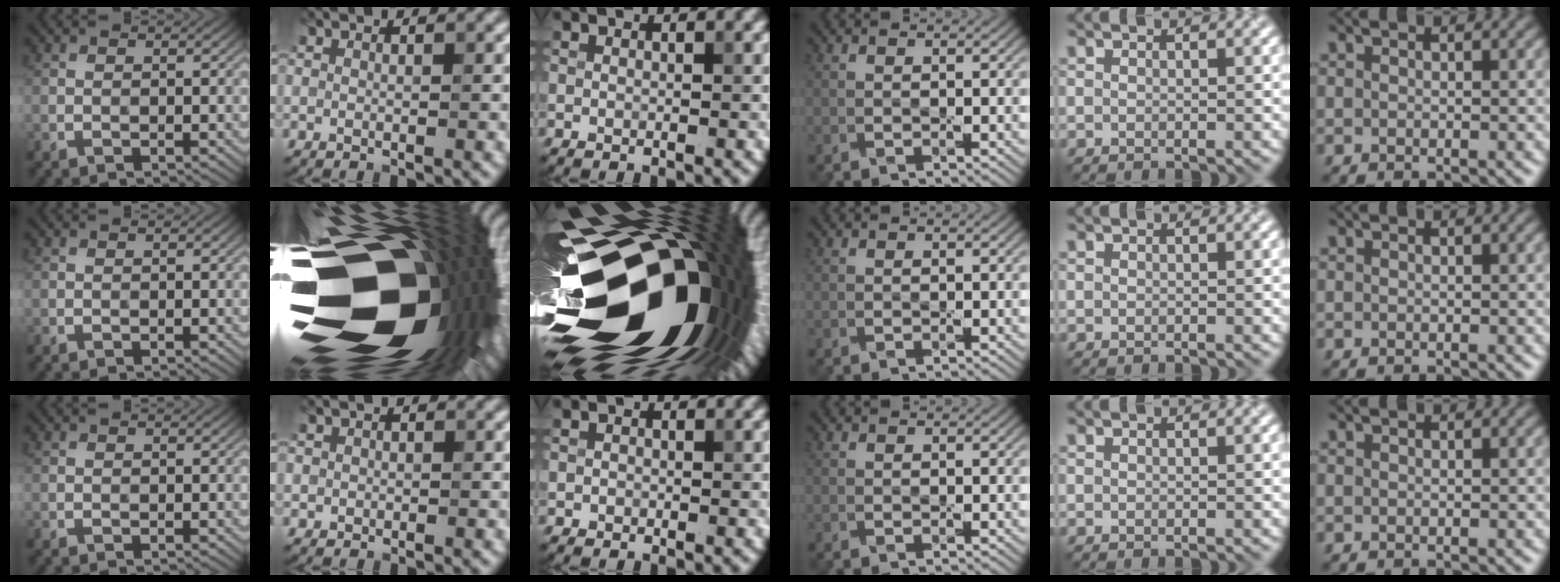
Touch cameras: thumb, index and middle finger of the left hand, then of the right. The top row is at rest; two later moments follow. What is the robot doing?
{"motion": "press", "object": "stapler"}